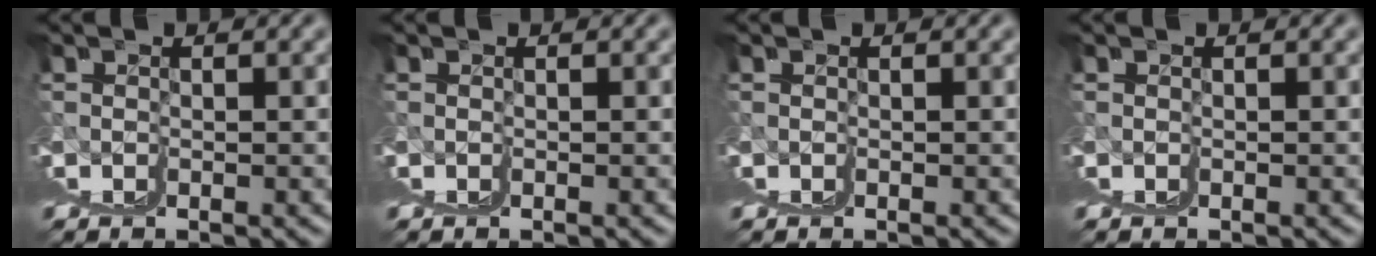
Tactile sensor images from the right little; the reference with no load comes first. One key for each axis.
{"total": 0.0}
{"total": 0.0}
{"total": 0.0}